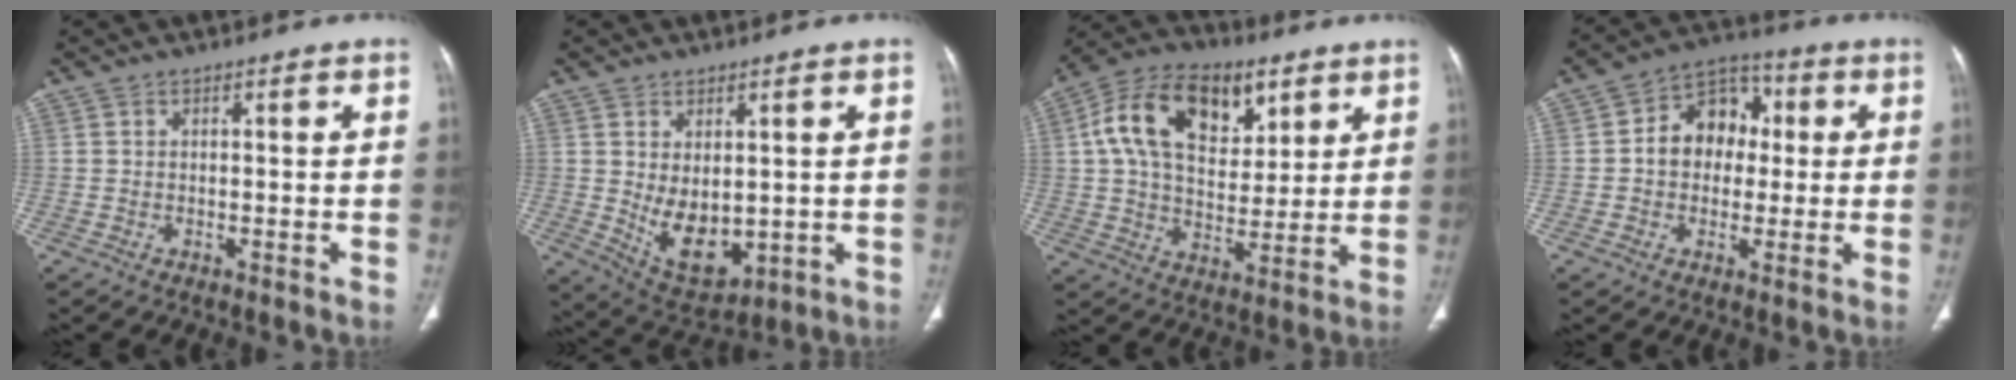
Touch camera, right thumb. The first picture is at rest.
{"total": 9.8, "force": [0.1, 5.9, 7.8], "torque": [-0.105, -0.016, 0.029]}
{"total": 19.0, "force": [7.3, 11.8, 13.1], "torque": [-0.198, -0.006, 0.121]}
{"total": 10.9, "force": [0.9, 8.6, 6.7], "torque": [-0.067, 0.027, 0.004]}